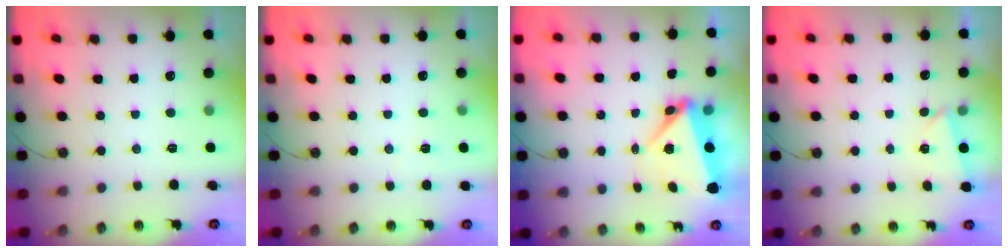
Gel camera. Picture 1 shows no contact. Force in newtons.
{"total": 2.7, "press": 2.5, "slide": 1.0}
{"total": 5.7, "press": 5.5, "slide": 1.7}
{"total": 2.4, "press": 2.1, "slide": 1.1}